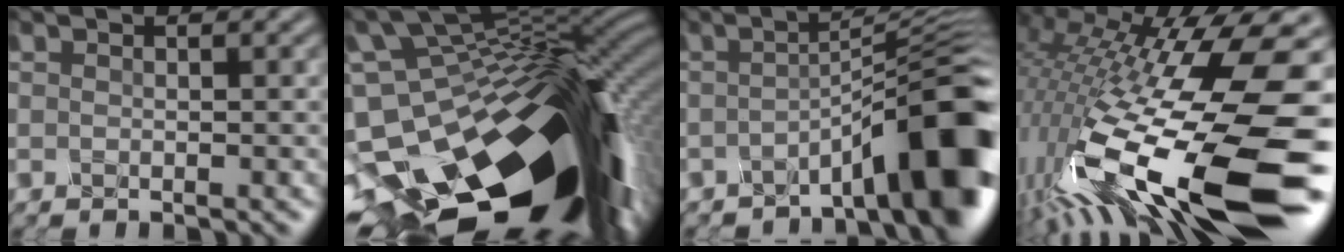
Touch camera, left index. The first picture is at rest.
{"total": 18.2, "force": [-7.5, 9.4, 13.7], "torque": [-0.227, 0.002, -0.131]}
{"total": 9.5, "force": [-4.6, 1.5, 8.2], "torque": [-0.088, 0.029, -0.078]}
{"total": 16.3, "force": [-3.0, 5.3, 15.2], "torque": [-0.282, -0.014, -0.054]}